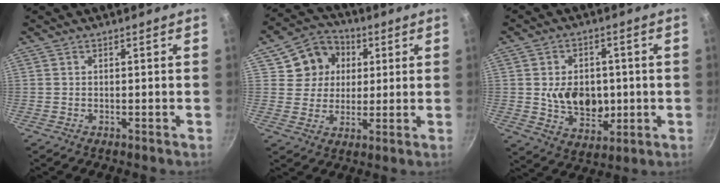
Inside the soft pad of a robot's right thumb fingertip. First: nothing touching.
{"total": 10.3, "force": [3.3, 9.0, 3.8], "torque": [-0.034, 0.009, 0.050]}
{"total": 11.1, "force": [0.0, 8.4, 7.3], "torque": [-0.084, -0.008, 0.010]}